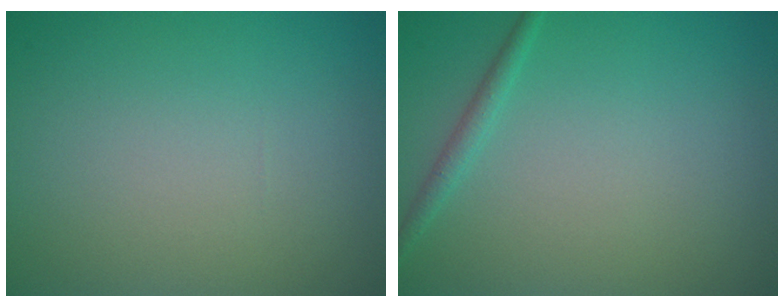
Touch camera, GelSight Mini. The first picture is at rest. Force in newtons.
{"total": 1.2, "press": 1.2, "slide": 0.0}